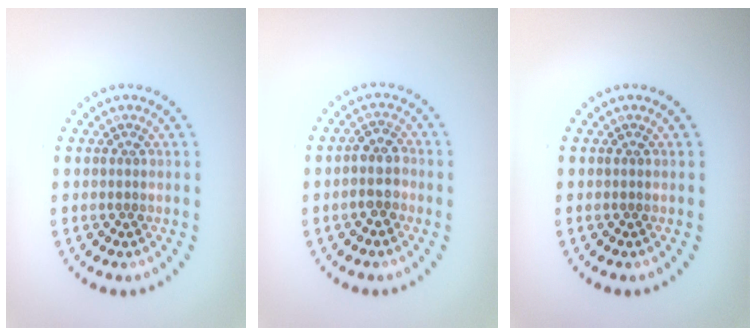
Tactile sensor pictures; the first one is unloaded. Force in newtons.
{"total": 2.5, "press": 2.2, "slide": 1.2}
{"total": 0.0}